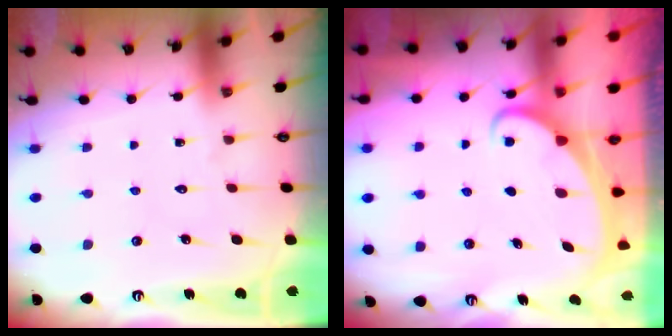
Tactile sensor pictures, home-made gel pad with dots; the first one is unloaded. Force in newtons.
{"total": 1.9, "press": 1.9, "slide": 0.3}